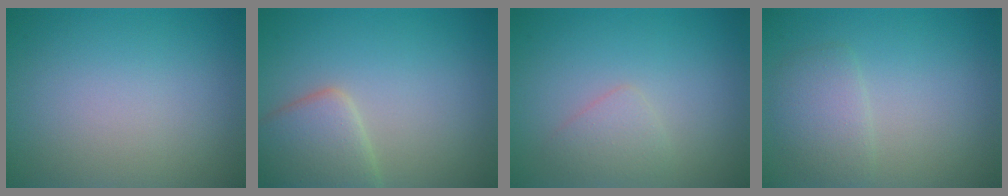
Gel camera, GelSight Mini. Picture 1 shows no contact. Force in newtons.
{"total": 4.2, "press": 4.2, "slide": 0.2}
{"total": 1.6, "press": 1.6, "slide": 0.1}
{"total": 2.3, "press": 2.3, "slide": 0.0}